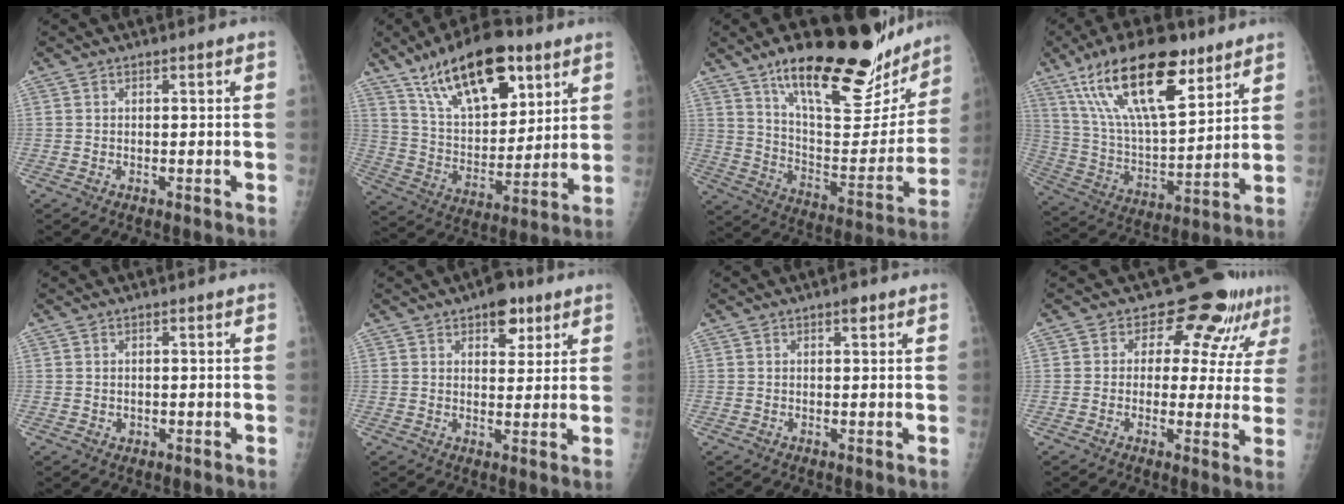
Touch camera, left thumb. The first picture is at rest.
{"total": 21.1, "force": [12.3, 9.8, 14.1], "torque": [-0.193, -0.050, 0.218]}
{"total": 28.3, "force": [19.4, 9.7, 18.2], "torque": [-0.228, -0.079, 0.303]}
{"total": 22.8, "force": [13.2, 8.8, 16.3], "torque": [-0.271, -0.040, 0.244]}
{"total": 0.8, "force": [0.0, 0.8, 0.3], "torque": [-0.003, 0.000, 0.002]}
{"total": 6.6, "force": [3.8, 3.7, 3.9], "torque": [-0.025, -0.015, 0.050]}
{"total": 1.5, "force": [0.9, 0.6, 1.0], "torque": [-0.008, -0.001, 0.010]}
{"total": 10.4, "force": [6.7, 5.8, 5.3], "torque": [-0.027, -0.030, 0.069]}